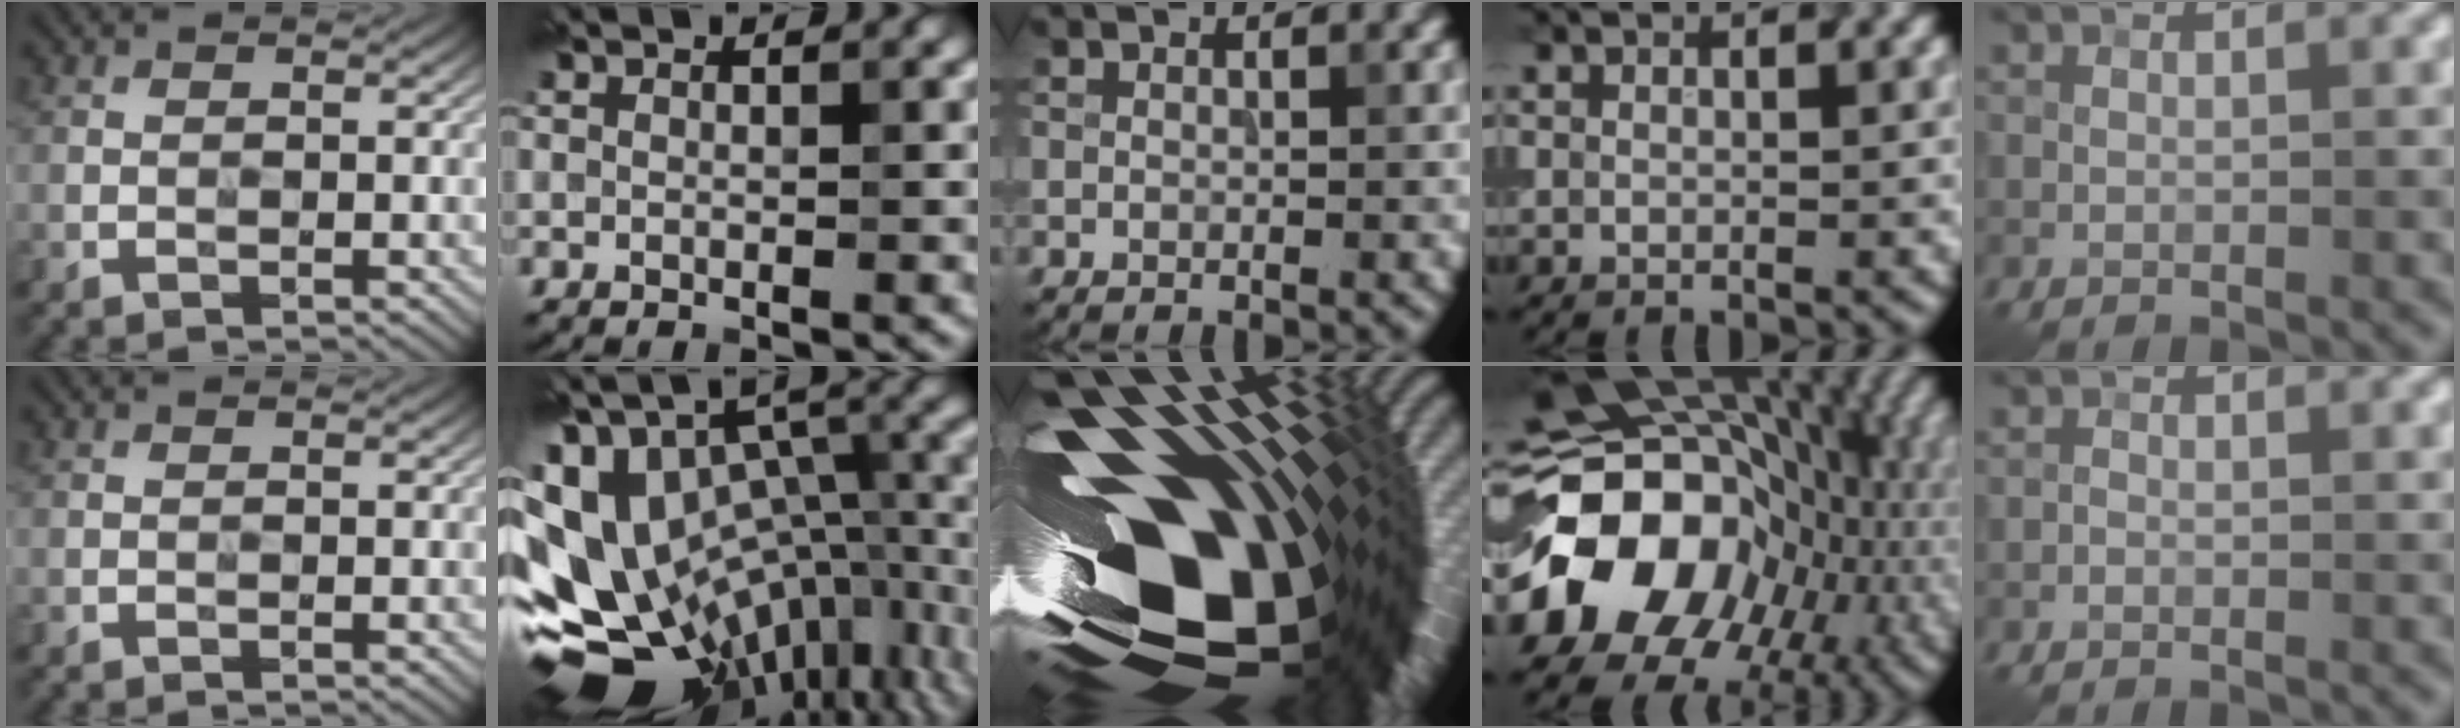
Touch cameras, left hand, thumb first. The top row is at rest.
{"index": {"total": 16.8, "force": [-4.2, 10.7, 12.3], "torque": [-0.204, 0.023, -0.046]}, "middle": {"total": 18.9, "force": [-1.1, 9.3, 16.4], "torque": [-0.274, -0.051, -0.008]}, "ring": {"total": 19.7, "force": [-4.2, 15.7, 11.1], "torque": [-0.215, -0.022, -0.067]}, "little": {"total": 0.6, "force": [-0.3, 0.4, 0.3], "torque": [-0.003, 0.000, -0.008]}}